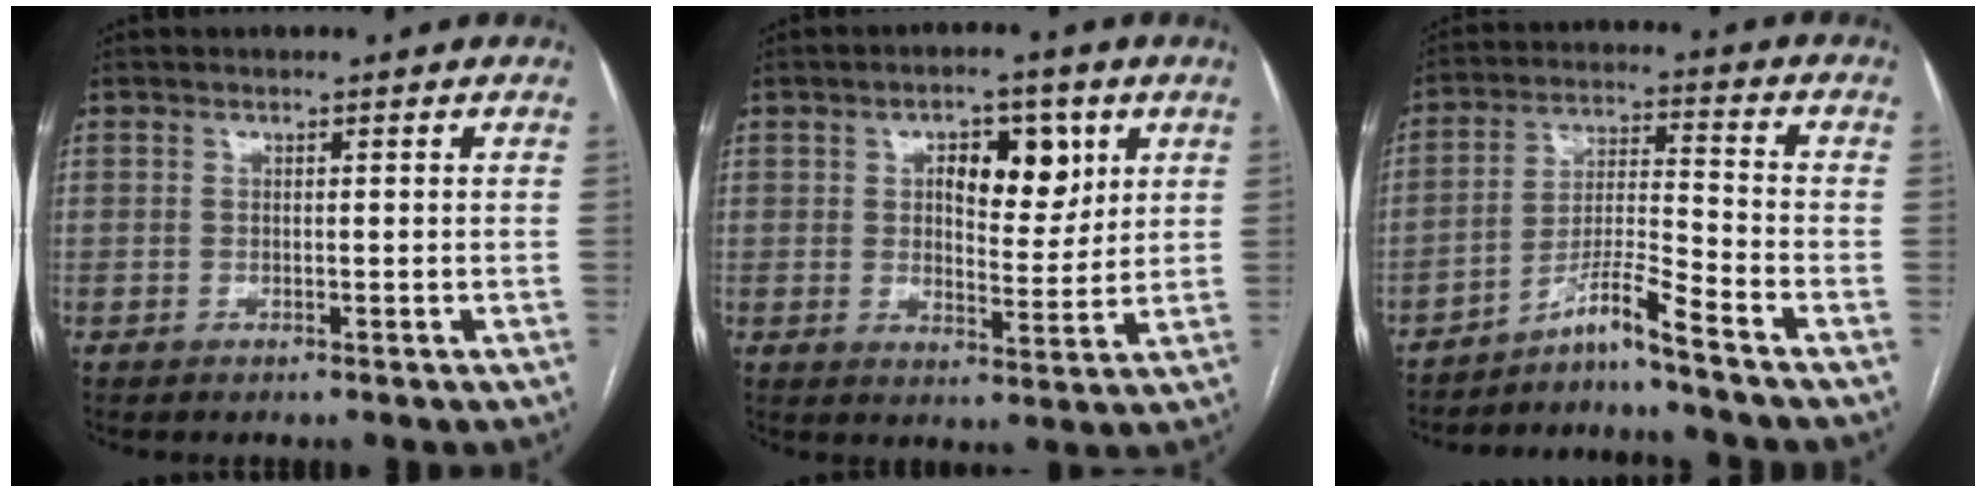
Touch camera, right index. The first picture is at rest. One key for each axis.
{"total": 8.3, "fx": 3.1, "fy": 4.0, "fz": 6.6, "tx": -0.091, "ty": 0.010, "tz": 0.049}
{"total": 6.8, "fx": -5.7, "fy": -1.8, "fz": 3.2, "tx": -0.063, "ty": -0.001, "tz": -0.104}